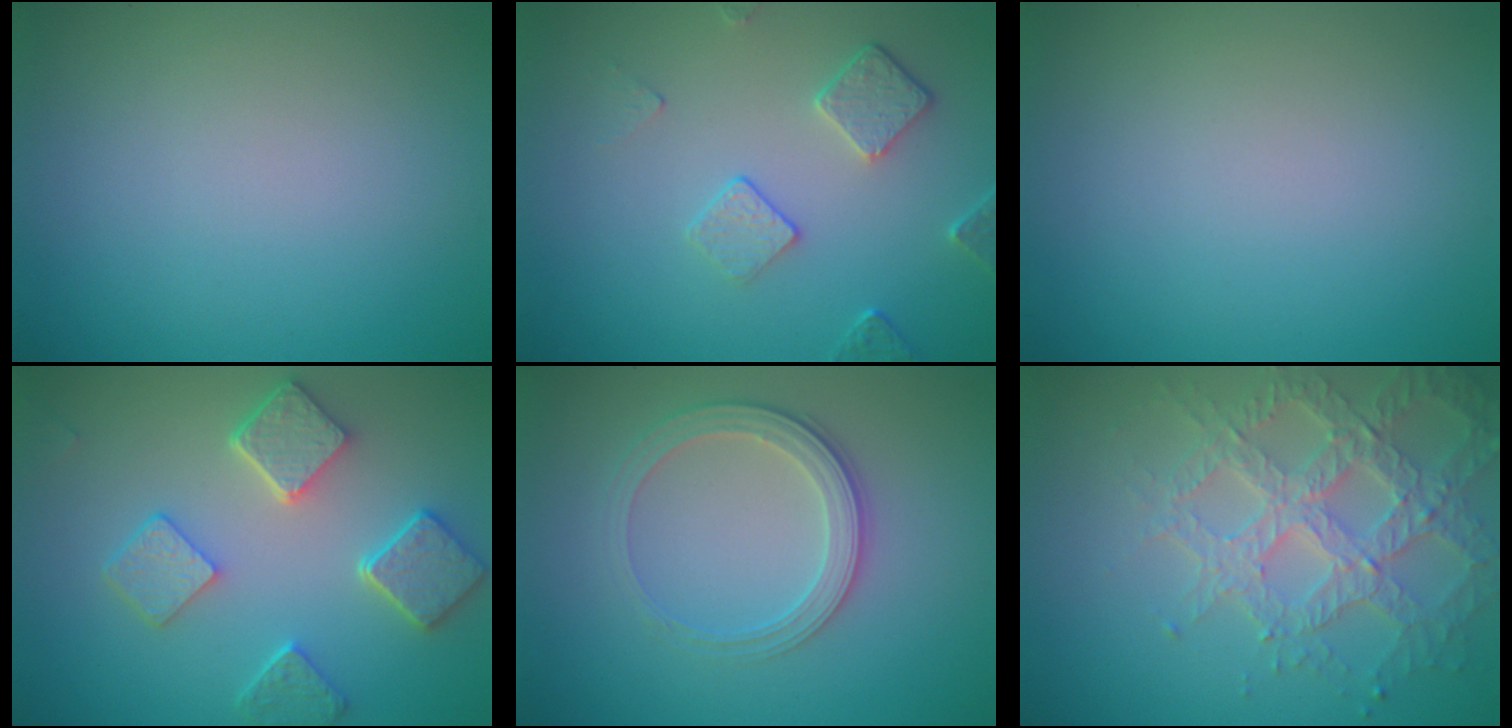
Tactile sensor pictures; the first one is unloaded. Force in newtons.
{"total": 2.7, "press": 2.0, "slide": 1.7}
{"total": 0.0}
{"total": 5.4, "press": 4.4, "slide": 3.2}
{"total": 2.8, "press": 2.6, "slide": 0.9}
{"total": 5.8, "press": 4.8, "slide": 3.2}